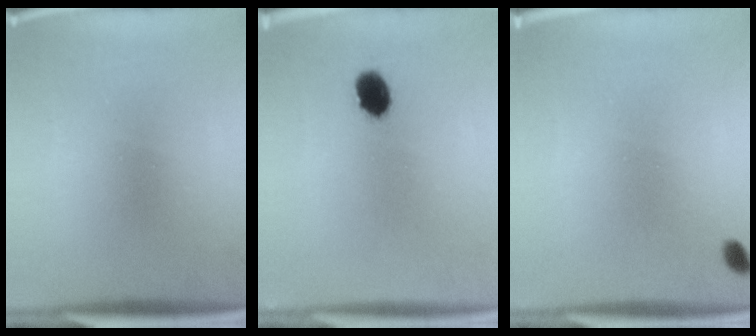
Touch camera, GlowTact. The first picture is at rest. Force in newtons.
{"total": 5.0}
{"total": 1.2}